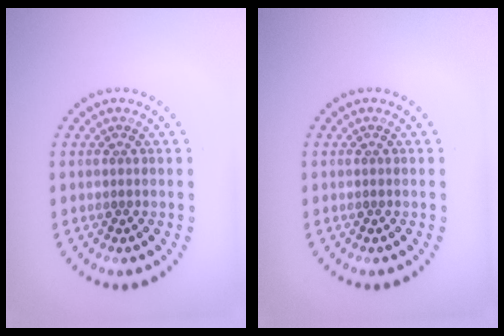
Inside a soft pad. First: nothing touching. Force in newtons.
{"total": 0.0}